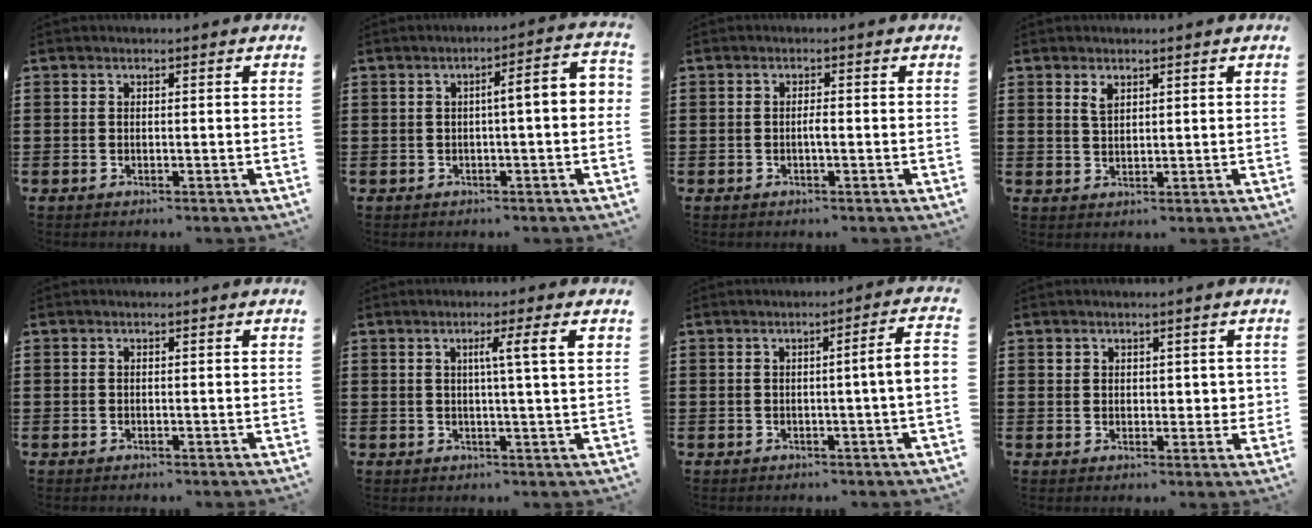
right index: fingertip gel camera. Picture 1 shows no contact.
{"total": 4.4, "force": [-0.3, 0.4, 4.4], "torque": [-0.079, 0.004, -0.011]}
{"total": 1.2, "force": [-0.3, 0.1, 1.1], "torque": [-0.022, -0.004, -0.005]}
{"total": 2.1, "force": [1.3, 1.1, 1.3], "torque": [-0.030, 0.003, 0.024]}
{"total": 0.0}
{"total": 4.8, "force": [1.3, -0.5, 4.6], "torque": [-0.082, -0.008, 0.015]}
{"total": 4.7, "force": [-0.1, -0.4, 4.7], "torque": [-0.074, -0.010, -0.005]}
{"total": 2.7, "force": [1.4, 2.1, 0.8], "torque": [-0.008, 0.007, 0.023]}